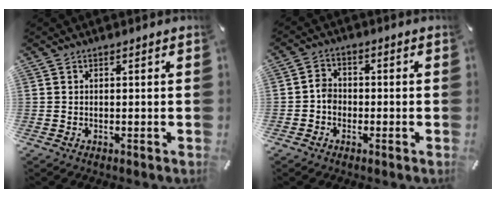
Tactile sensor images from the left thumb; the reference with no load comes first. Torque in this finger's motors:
{"motor_torque": [0.50, 0.48, 0.01, -0.03, 0.08]}